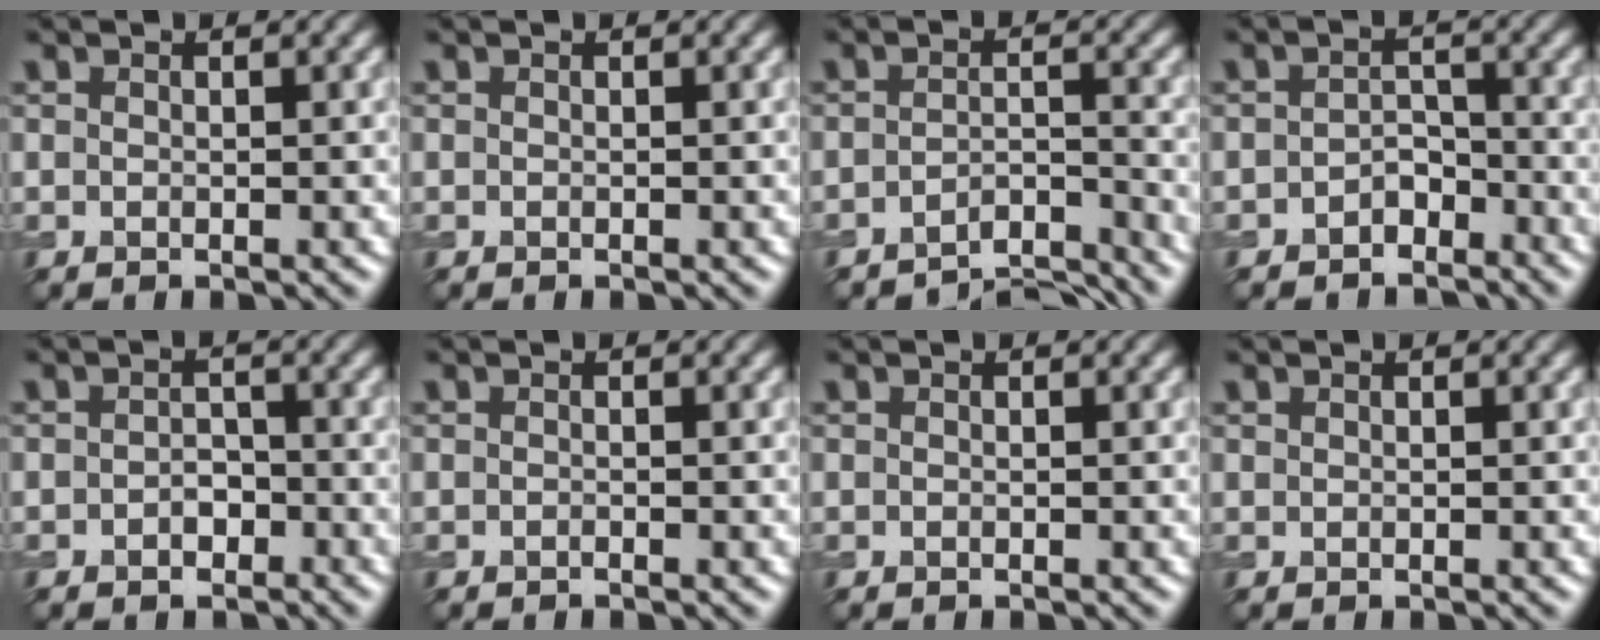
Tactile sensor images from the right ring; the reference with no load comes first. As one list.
[{"total": 0.0}, {"total": 4.6, "force": [-4.4, 0.6, 1.1], "torque": [-0.016, 0.000, -0.069]}, {"total": 2.3, "force": [-1.7, 1.4, 0.7], "torque": [-0.007, 0.009, -0.032]}, {"total": 1.8, "force": [-0.8, 1.3, 1.0], "torque": [-0.015, -0.001, -0.015]}, {"total": 0.0}, {"total": 0.0}, {"total": 0.0}]